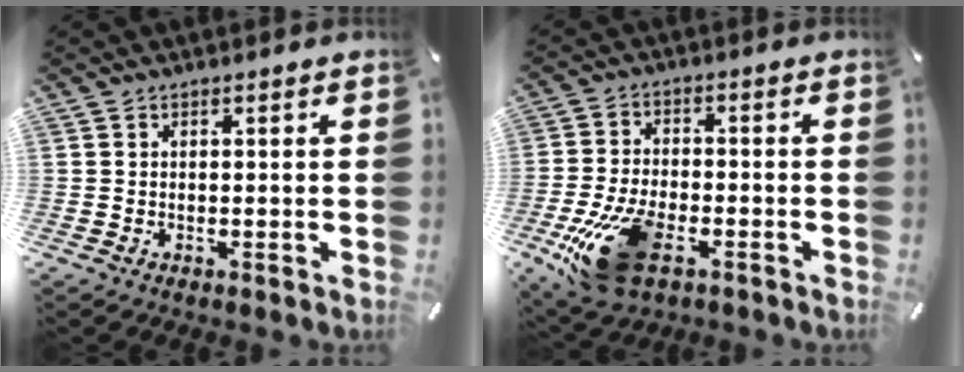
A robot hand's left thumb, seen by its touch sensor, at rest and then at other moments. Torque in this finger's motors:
{"motor_torque": [0.26, 1.05, 0.49, -0.03, 0.34]}